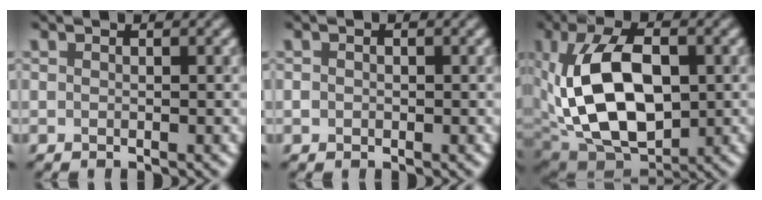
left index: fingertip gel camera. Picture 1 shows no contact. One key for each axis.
{"total": 0.7, "fx": -0.1, "fy": 0.6, "fz": 0.3, "tx": -0.005, "ty": -0.001, "tz": -0.003}
{"total": 12.6, "fx": 0.1, "fy": 7.6, "fz": 10.1, "tx": -0.193, "ty": 0.001, "tz": 0.005}